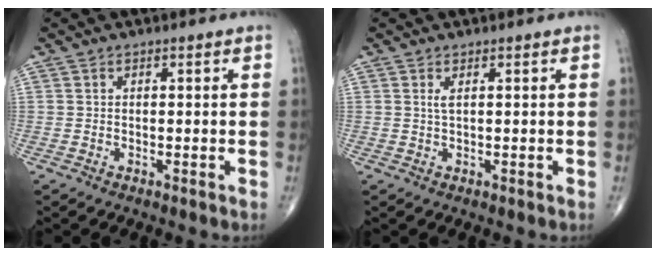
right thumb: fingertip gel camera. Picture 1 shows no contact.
{"total": 0.9, "force": [0.4, 0.1, 0.9], "torque": [-0.027, 0.001, 0.010]}